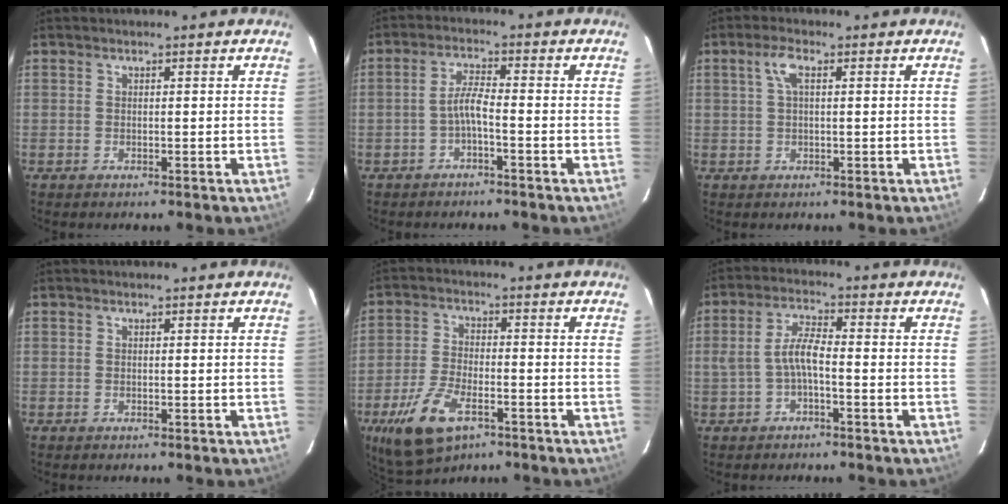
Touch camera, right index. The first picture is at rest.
{"total": 3.2, "force": [-1.7, 0.2, 2.7], "torque": [-0.061, 0.010, -0.033]}
{"total": 3.1, "force": [0.9, 1.0, 2.8], "torque": [-0.060, 0.010, 0.018]}
{"total": 0.0}
{"total": 11.7, "force": [-6.2, 5.4, 8.3], "torque": [-0.187, -0.018, -0.113]}
{"total": 4.7, "force": [-1.5, 1.2, 4.3], "torque": [-0.092, 0.012, -0.028]}